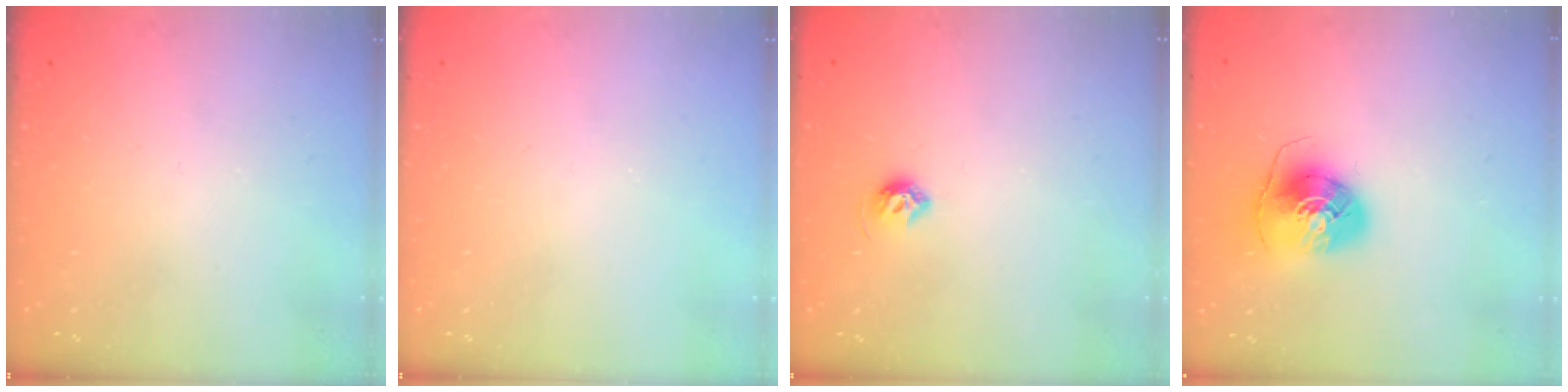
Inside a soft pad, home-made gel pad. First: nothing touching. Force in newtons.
{"total": 0.0}
{"total": 5.6, "press": 5.5, "slide": 1.0}
{"total": 8.5, "press": 8.4, "slide": 1.3}